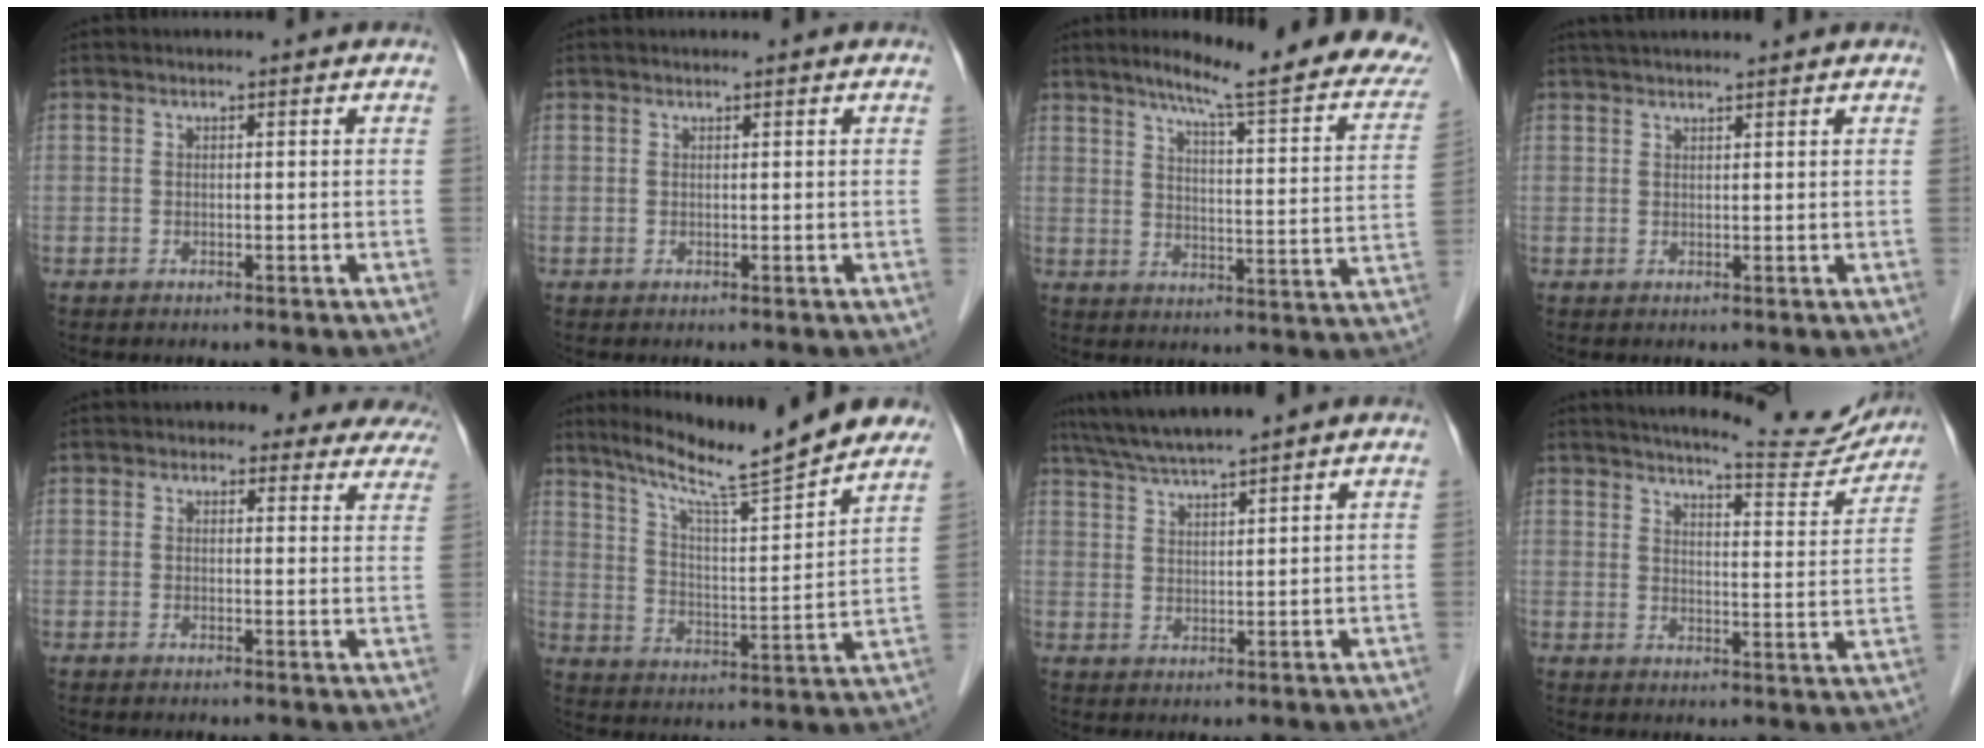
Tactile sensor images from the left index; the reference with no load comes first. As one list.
[{"total": 1.2, "force": [1.1, 0.0, 0.5], "torque": [-0.009, 0.016, 0.019]}, {"total": 23.0, "force": [18.4, 2.6, 13.5], "torque": [-0.174, -0.025, 0.225]}, {"total": 7.8, "force": [7.0, 0.7, 3.4], "torque": [-0.050, 0.038, 0.099]}, {"total": 14.6, "force": [13.1, 4.2, 5.1], "torque": [-0.044, 0.024, 0.159]}, {"total": 19.6, "force": [16.9, 0.5, 10.0], "torque": [-0.156, -0.002, 0.252]}, {"total": 7.6, "force": [6.7, -0.7, 3.5], "torque": [-0.066, 0.024, 0.119]}, {"total": 15.3, "force": [14.5, 1.5, 4.6], "torque": [-0.060, -0.039, 0.173]}]